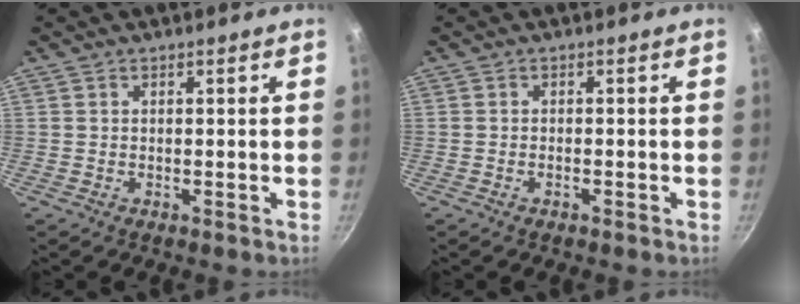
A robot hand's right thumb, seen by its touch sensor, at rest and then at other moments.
{"total": 0.8, "force": [-0.6, 0.2, 0.6], "torque": [-0.016, 0.005, -0.013]}